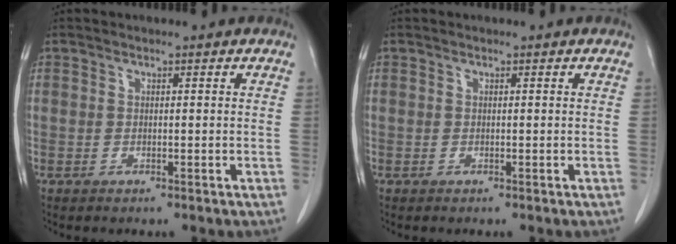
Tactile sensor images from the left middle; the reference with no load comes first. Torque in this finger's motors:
{"motor_torque": [-0.03, 0.03, 0.00, 0.00]}